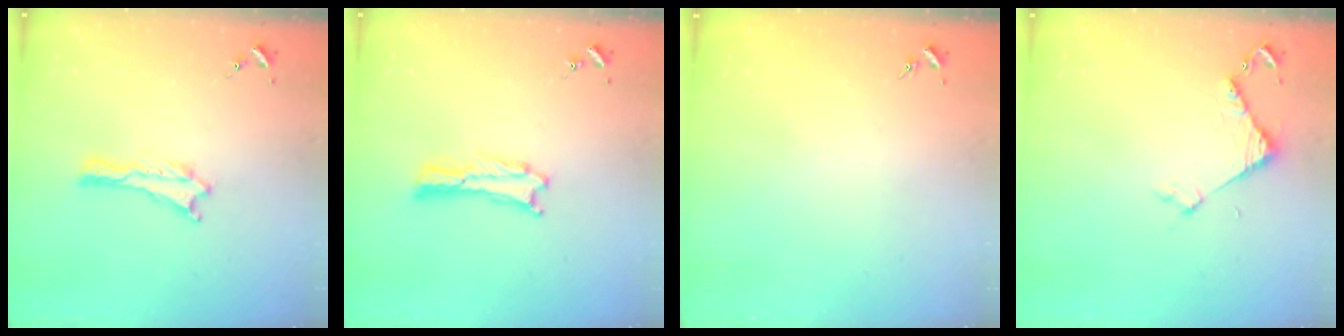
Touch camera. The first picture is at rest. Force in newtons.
{"total": 0.6, "press": 0.5, "slide": 0.2}
{"total": 0.0}
{"total": 3.8, "press": 3.8, "slide": 0.3}